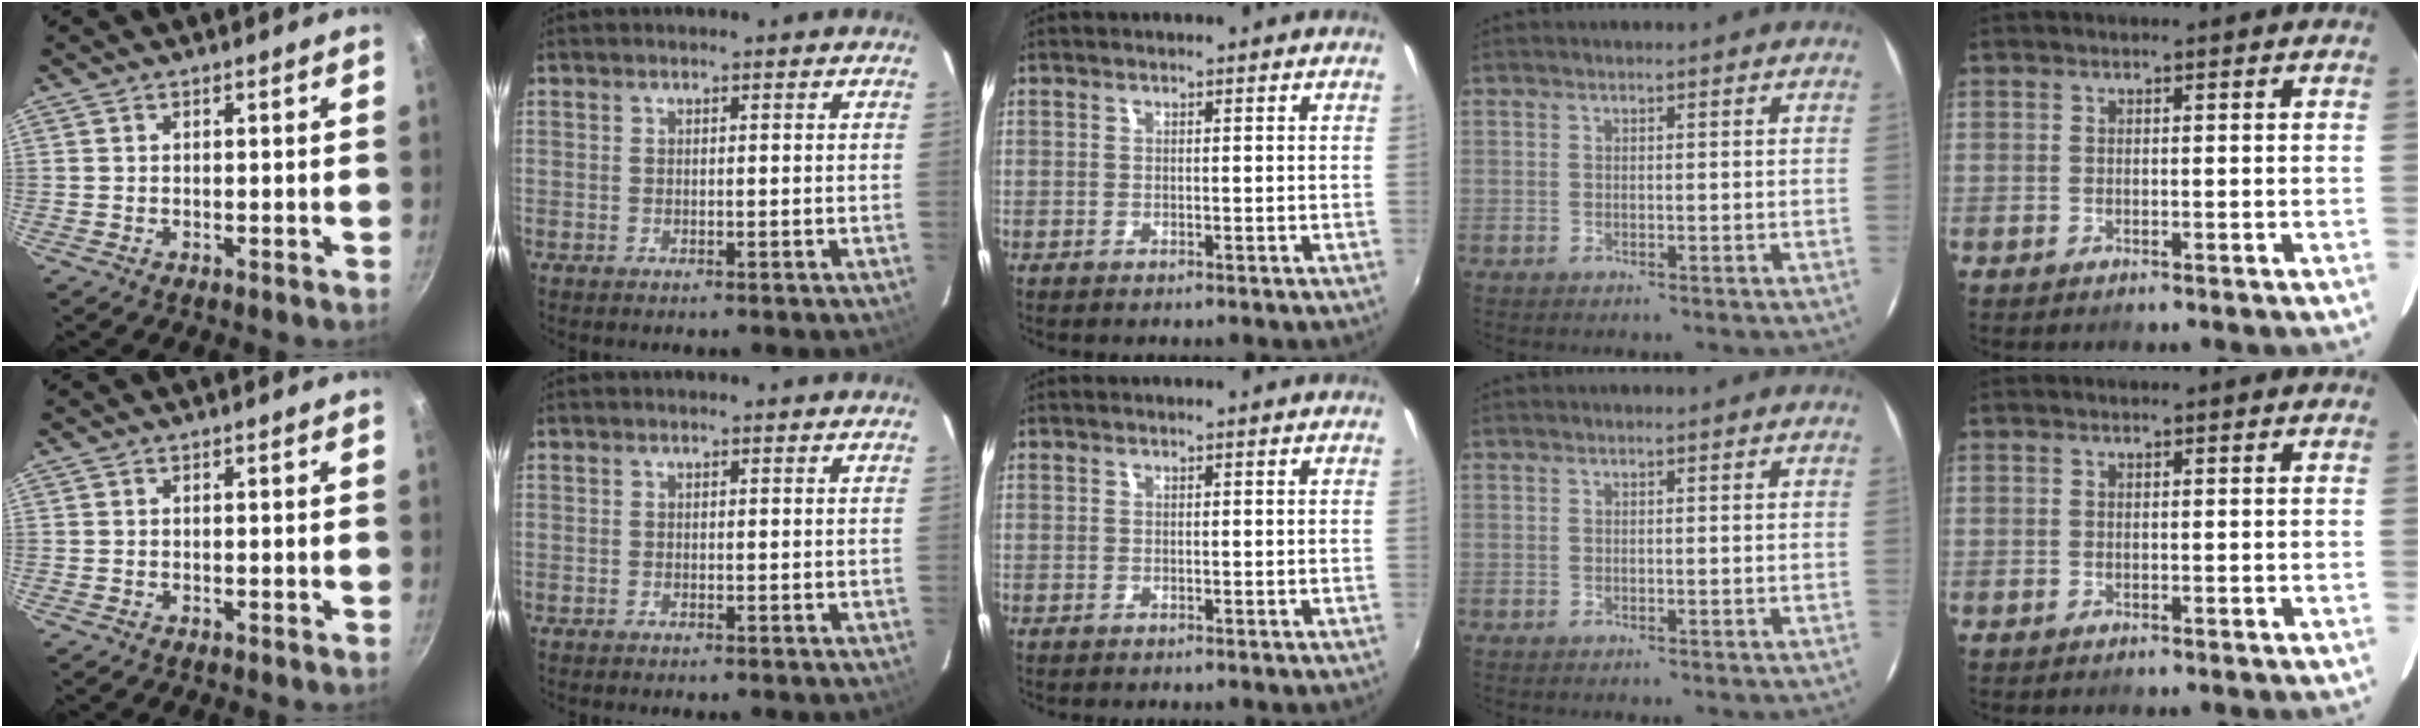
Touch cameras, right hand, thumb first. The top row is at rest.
{}